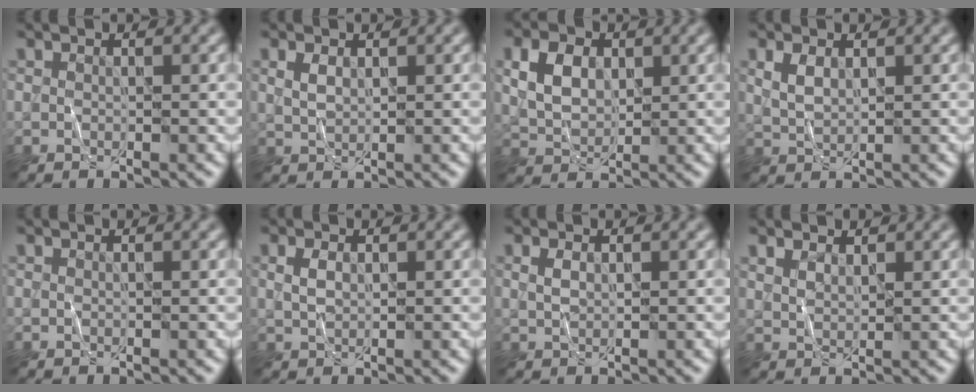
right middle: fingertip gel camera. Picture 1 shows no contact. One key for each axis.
{"total": 1.5, "fx": 0.6, "fy": 0.9, "fz": 1.0, "tx": -0.025, "ty": 0.001, "tz": 0.016}
{"total": 4.3, "fx": 1.3, "fy": 3.0, "fz": 2.7, "tx": -0.059, "ty": 0.005, "tz": 0.024}
{"total": 2.0, "fx": 0.9, "fy": 1.1, "fz": 1.4, "tx": -0.036, "ty": 0.001, "tz": 0.024}
{"total": 0.0}
{"total": 1.5, "fx": 0.4, "fy": 1.0, "fz": 1.1, "tx": -0.026, "ty": 0.002, "tz": 0.011}
{"total": 1.1, "fx": 0.4, "fy": 0.7, "fz": 0.8, "tx": -0.021, "ty": 0.001, "tz": 0.010}
{"total": 1.4, "fx": 1.1, "fy": 0.6, "fz": 0.6, "tx": -0.017, "ty": -0.001, "tz": 0.026}